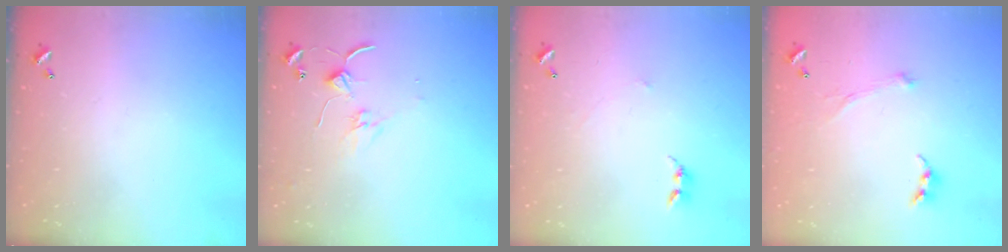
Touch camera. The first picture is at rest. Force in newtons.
{"total": 1.4, "press": 1.3, "slide": 0.2}
{"total": 2.6, "press": 2.6, "slide": 0.3}
{"total": 2.1, "press": 2.0, "slide": 0.7}